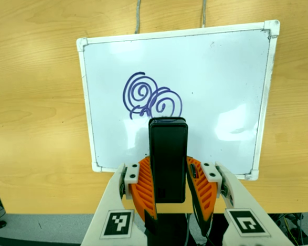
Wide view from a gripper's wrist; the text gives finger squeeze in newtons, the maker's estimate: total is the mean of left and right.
{"total": 4.9, "left": 3.6, "right": 6.3}